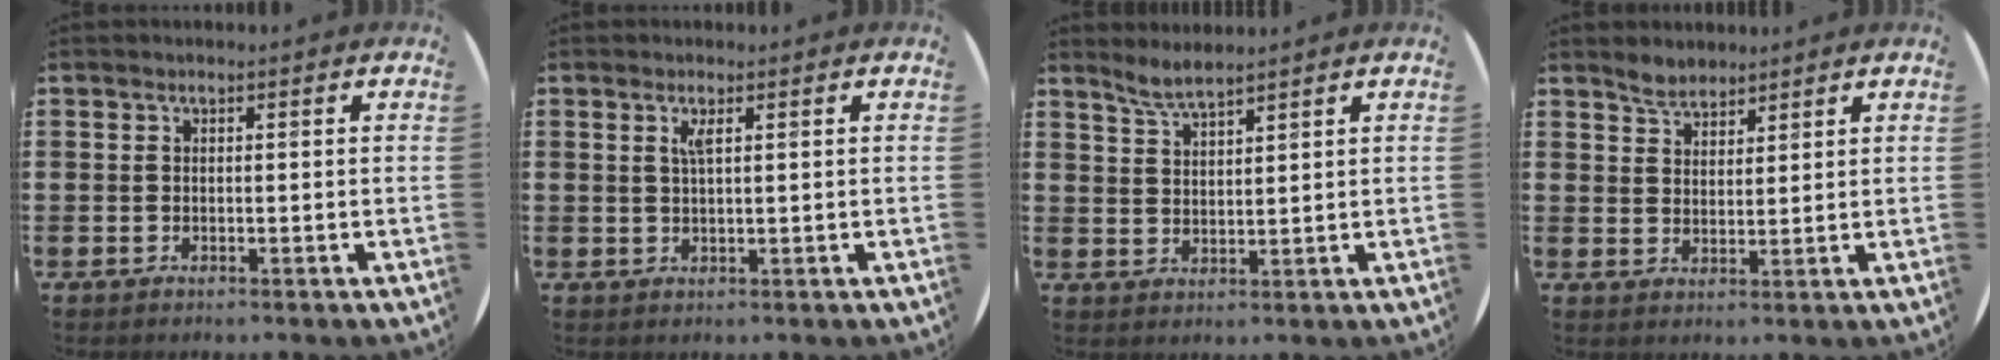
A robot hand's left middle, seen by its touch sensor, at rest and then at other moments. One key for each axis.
{"total": 1.6, "fx": 0.9, "fy": 0.2, "fz": 1.4, "tx": -0.020, "ty": 0.001, "tz": 0.012}
{"total": 3.2, "fx": 3.1, "fy": -0.1, "fz": 0.7, "tx": -0.021, "ty": -0.006, "tz": 0.057}
{"total": 3.0, "fx": 2.8, "fy": 1.1, "fz": 0.2, "tx": -0.009, "ty": 0.002, "tz": 0.054}